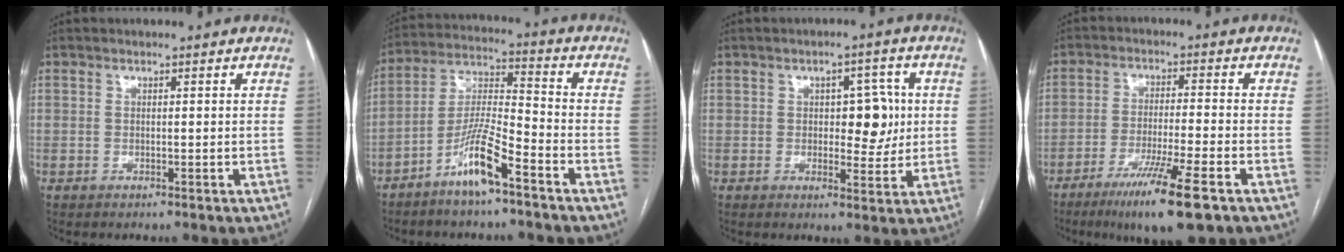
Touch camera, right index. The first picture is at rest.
{"total": 9.5, "force": [-5.9, 0.8, 7.4], "torque": [-0.156, -0.004, -0.117]}
{"total": 6.4, "force": [0.7, 3.2, 5.4], "torque": [-0.064, 0.011, 0.013]}
{"total": 11.4, "force": [-6.9, 0.1, 9.1], "torque": [-0.159, -0.032, -0.114]}